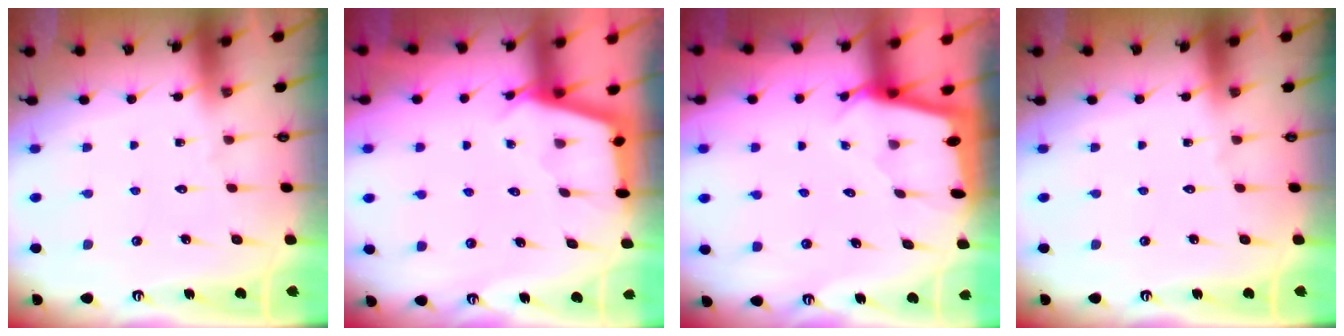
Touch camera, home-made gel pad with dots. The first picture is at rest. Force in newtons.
{"total": 2.8, "press": 2.8, "slide": 0.4}
{"total": 1.7, "press": 1.7, "slide": 0.2}
{"total": 0.0}